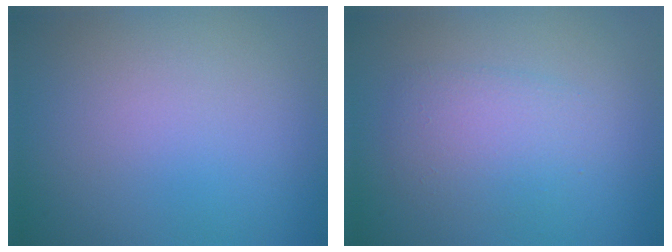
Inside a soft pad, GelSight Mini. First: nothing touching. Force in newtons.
{"total": 3.0, "press": 3.0, "slide": 0.1}